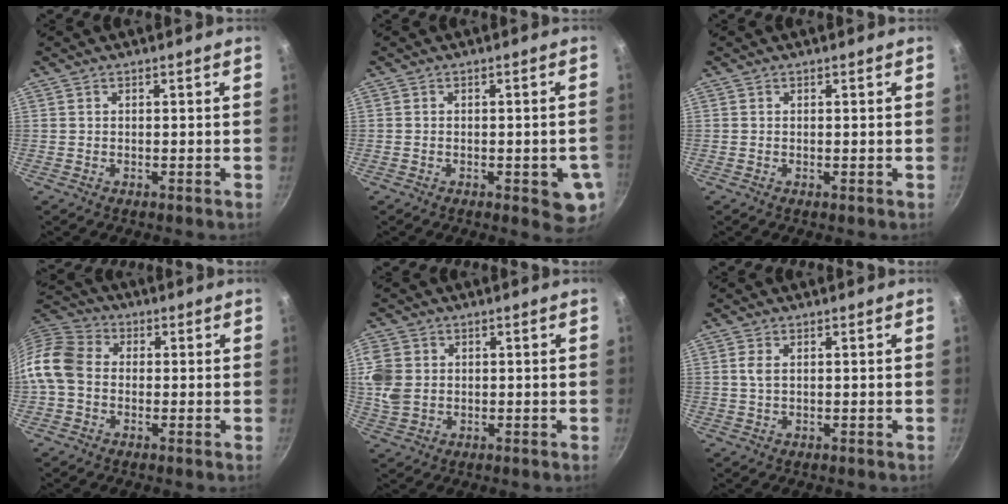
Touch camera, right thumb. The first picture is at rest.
{"total": 6.9, "force": [-1.9, 2.5, 6.2], "torque": [-0.053, -0.002, -0.023]}
{"total": 0.0}
{"total": 9.3, "force": [-1.0, 7.2, 5.8], "torque": [-0.097, 0.022, -0.042]}
{"total": 7.3, "force": [0.9, 5.9, 4.3], "torque": [-0.082, -0.006, 0.016]}
{"total": 2.1, "force": [0.5, 1.1, 1.7], "torque": [-0.034, 0.000, 0.011]}